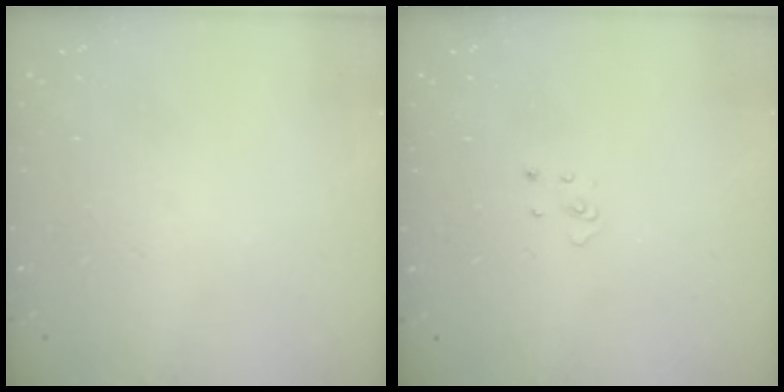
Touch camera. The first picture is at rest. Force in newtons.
{"total": 2.2, "press": 2.2, "slide": 0.2}